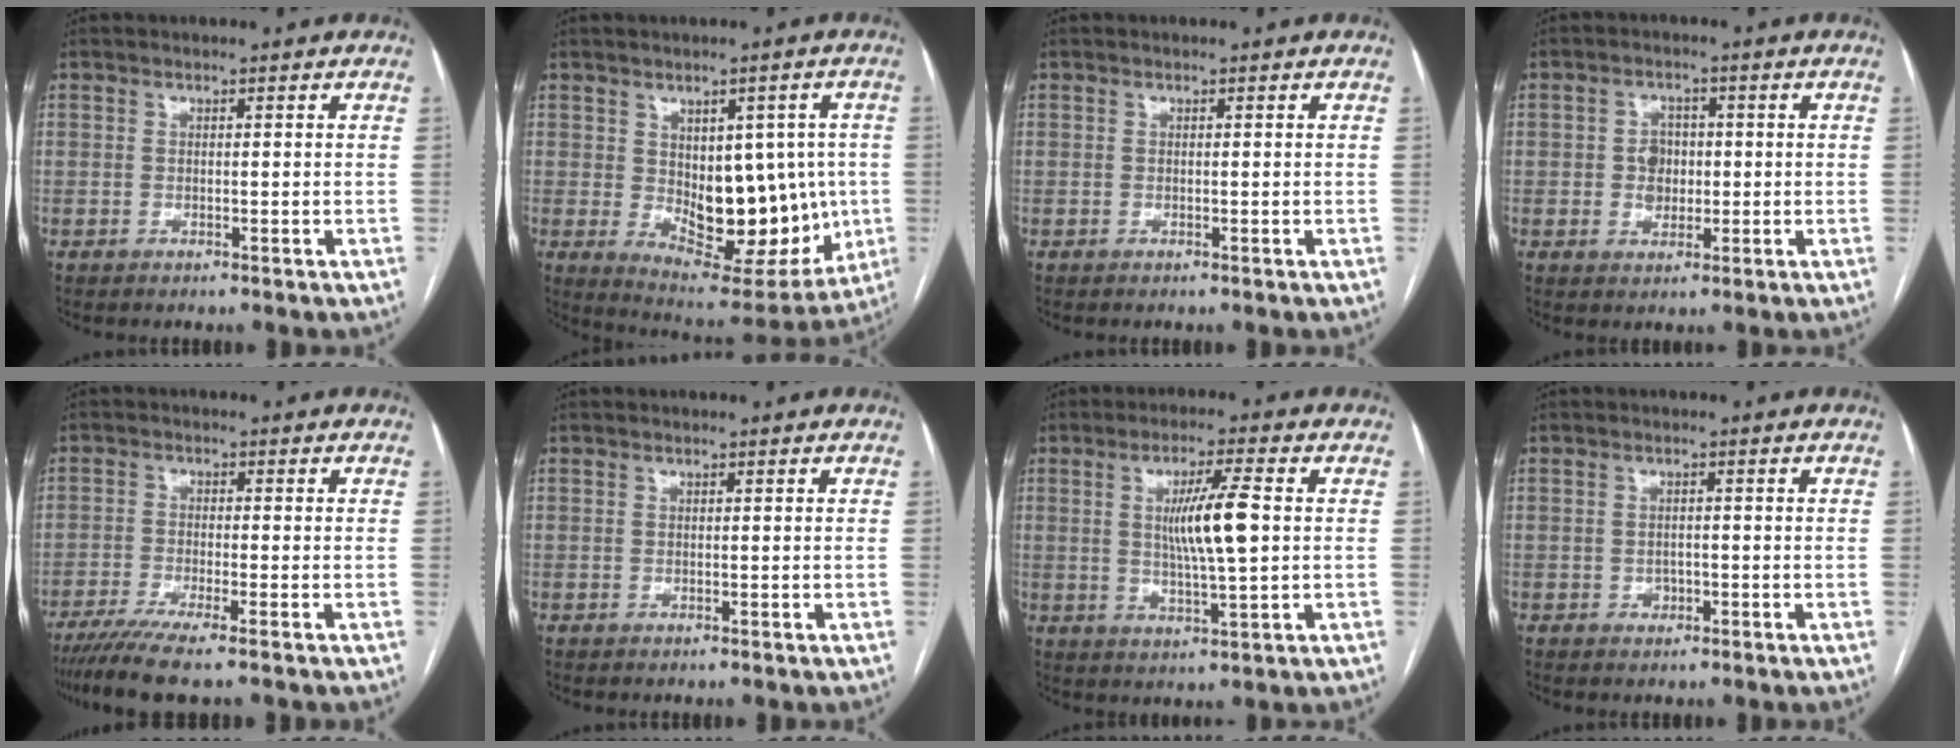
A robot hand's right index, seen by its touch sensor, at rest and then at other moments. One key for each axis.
{"total": 16.2, "fx": -0.8, "fy": 8.4, "fz": 13.9, "tx": -0.190, "ty": -0.001, "tz": 0.016}
{"total": 0.0}
{"total": 3.8, "fx": -0.1, "fy": 3.2, "fz": 2.1, "tx": -0.030, "ty": 0.009, "tz": 0.002}
{"total": 7.1, "fx": -5.6, "fy": -0.5, "fz": 4.4, "tx": -0.068, "ty": -0.016, "tz": -0.094}
{"total": 0.0}
{"total": 8.4, "fx": 1.0, "fy": 0.3, "fz": 8.3, "tx": -0.150, "ty": -0.004, "tz": 0.018}
{"total": 1.4, "fx": -0.5, "fy": 1.1, "fz": 0.6, "tx": -0.008, "ty": 0.004, "tz": -0.005}